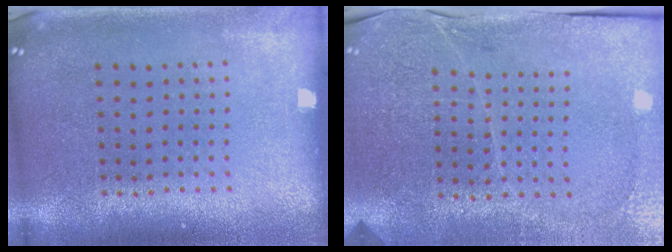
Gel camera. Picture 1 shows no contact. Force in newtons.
{"total": 3.3, "press": 3.3, "slide": 0.4}